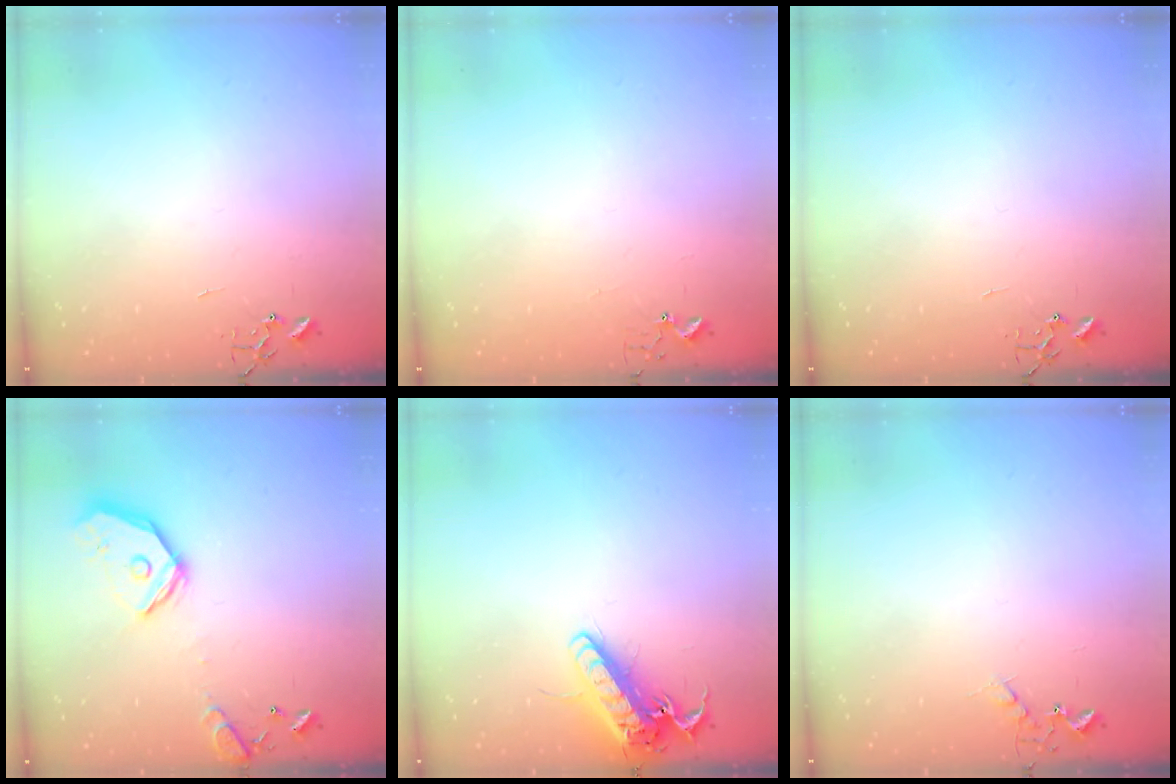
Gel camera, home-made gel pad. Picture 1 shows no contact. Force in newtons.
{"total": 2.7, "press": 2.7, "slide": 0.2}
{"total": 0.0}
{"total": 16.4, "press": 16.2, "slide": 2.5}
{"total": 15.0, "press": 14.7, "slide": 2.8}
{"total": 4.8, "press": 4.7, "slide": 0.8}